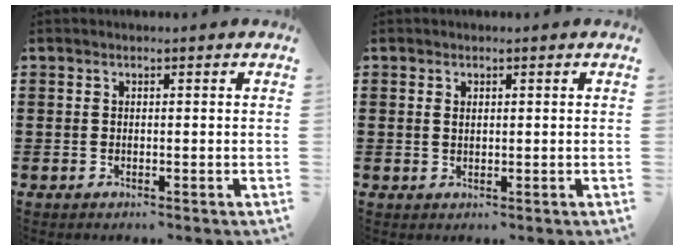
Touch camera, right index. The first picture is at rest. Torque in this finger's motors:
{"motor_torque": [-0.49, 0.57, 0.00, -0.01]}